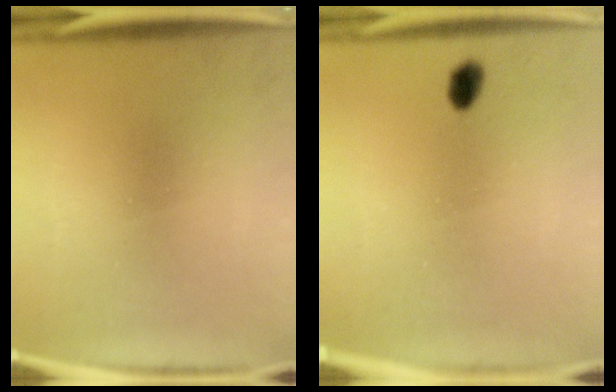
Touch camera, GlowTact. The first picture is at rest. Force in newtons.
{"total": 2.7}